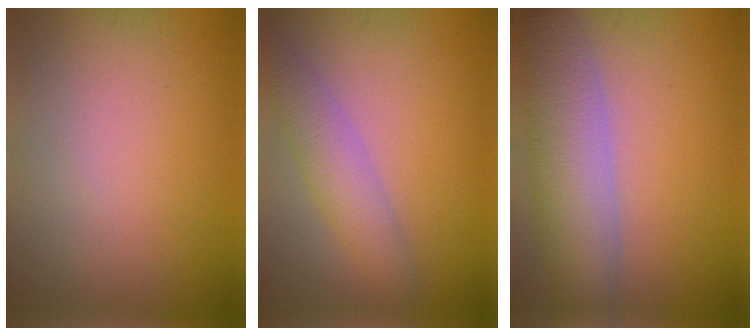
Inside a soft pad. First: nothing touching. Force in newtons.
{"total": 3.5, "press": 3.5, "slide": 0.2}
{"total": 6.9, "press": 6.8, "slide": 0.6}